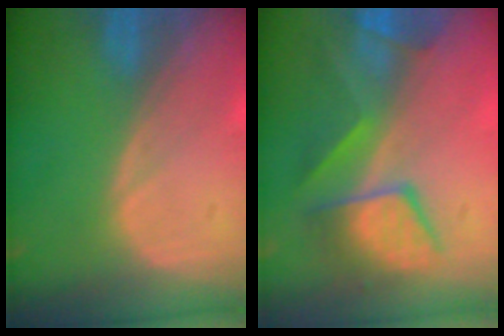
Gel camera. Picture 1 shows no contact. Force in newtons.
{"total": 8.6, "press": 8.2, "slide": 2.6}